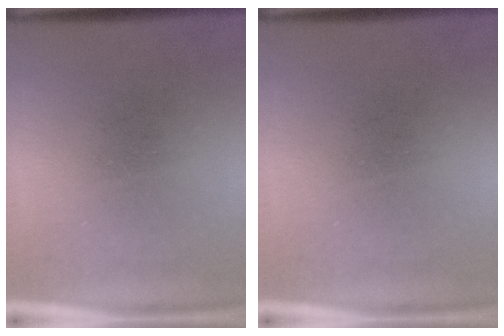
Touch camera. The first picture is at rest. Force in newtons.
{"total": 0.0}